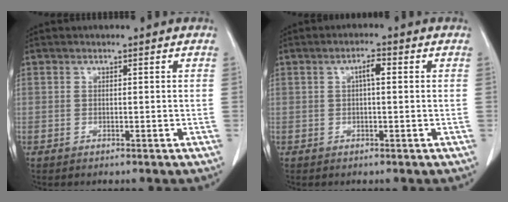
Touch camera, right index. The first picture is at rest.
{"total": 2.6, "force": [0.5, 0.6, 2.5], "torque": [-0.043, 0.006, 0.008]}